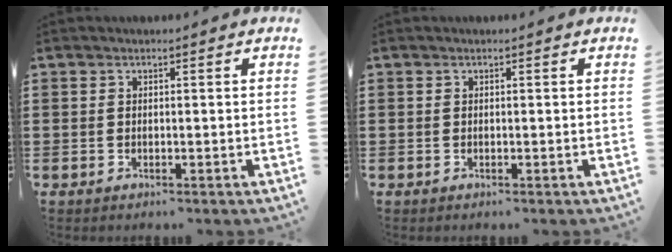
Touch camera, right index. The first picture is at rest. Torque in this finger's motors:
{"motor_torque": [0.00, 0.00, 0.00, 0.00]}